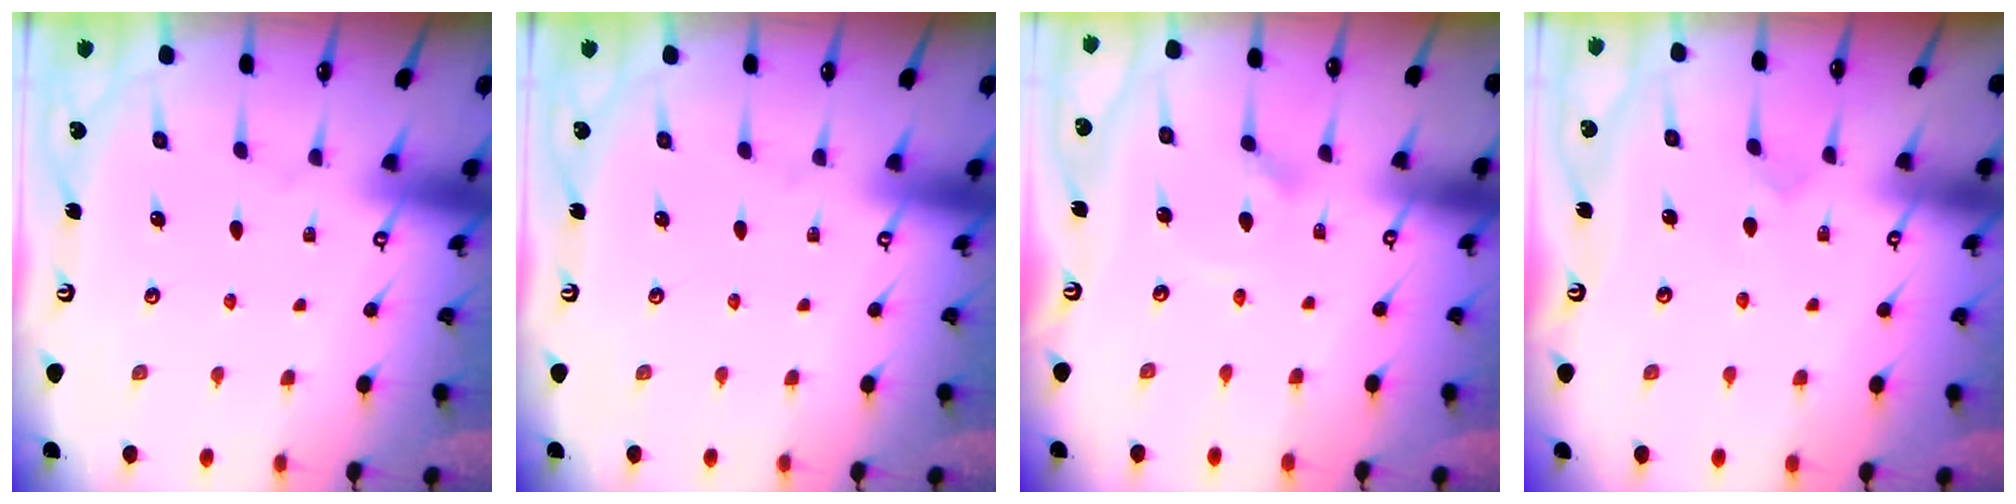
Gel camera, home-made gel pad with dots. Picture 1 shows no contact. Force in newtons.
{"total": 0.0}
{"total": 2.3, "press": 2.3, "slide": 0.2}
{"total": 3.6, "press": 3.6, "slide": 0.4}